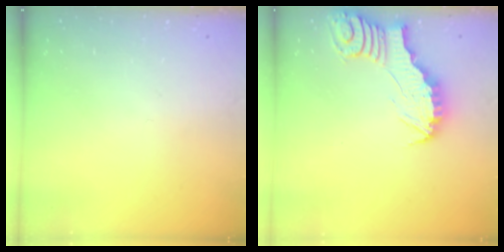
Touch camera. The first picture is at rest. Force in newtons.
{"total": 2.9, "press": 2.9, "slide": 0.3}